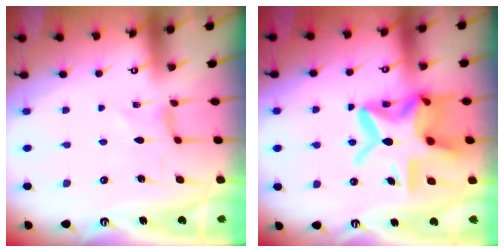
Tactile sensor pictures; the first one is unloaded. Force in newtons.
{"total": 18.3, "press": 18.3, "slide": 1.6}